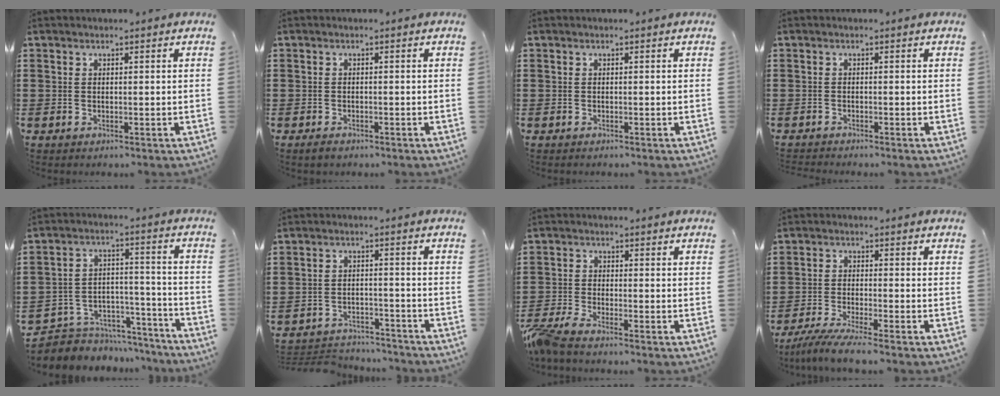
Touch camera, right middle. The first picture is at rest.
{"total": 0.9, "force": [-0.7, 0.4, 0.4], "torque": [-0.010, -0.002, -0.014]}
{"total": 0.0}
{"total": 0.7, "force": [-0.7, 0.0, 0.0], "torque": [-0.001, -0.001, -0.015]}
{"total": 5.6, "force": [-4.9, 2.6, 0.3], "torque": [-0.017, 0.015, -0.101]}
{"total": 3.8, "force": [-3.7, 0.7, 0.1], "torque": [-0.015, 0.002, -0.083]}
{"total": 3.6, "force": [-3.2, 0.1, 1.6], "torque": [-0.065, -0.013, -0.075]}
{"total": 4.2, "force": [-3.8, -0.4, 1.8], "torque": [-0.046, -0.016, -0.076]}